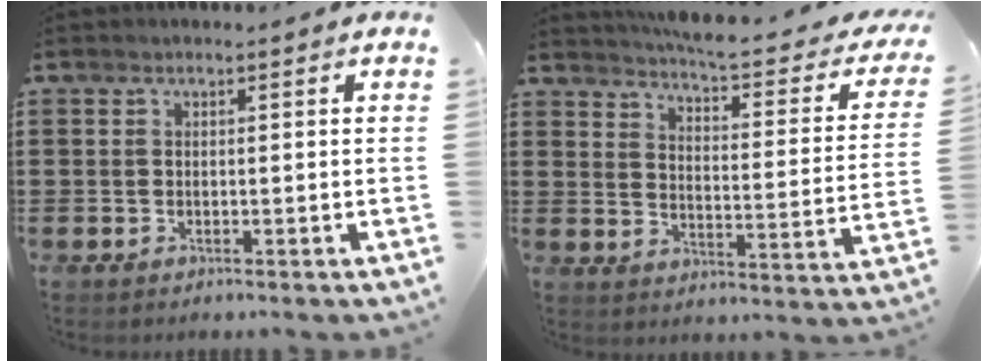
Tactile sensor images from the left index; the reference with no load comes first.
{"total": 5.1, "force": [4.5, -0.3, 2.3], "torque": [-0.060, -0.039, 0.070]}